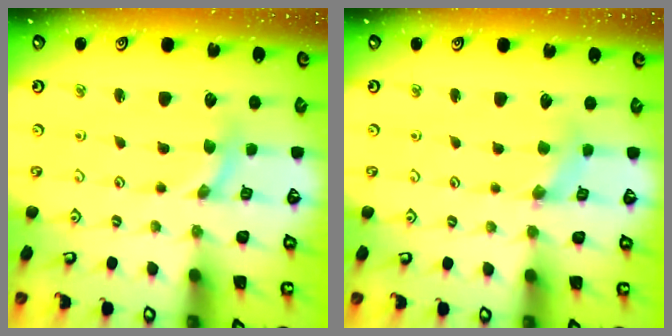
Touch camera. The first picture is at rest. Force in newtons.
{"total": 1.1, "press": 1.0, "slide": 0.3}